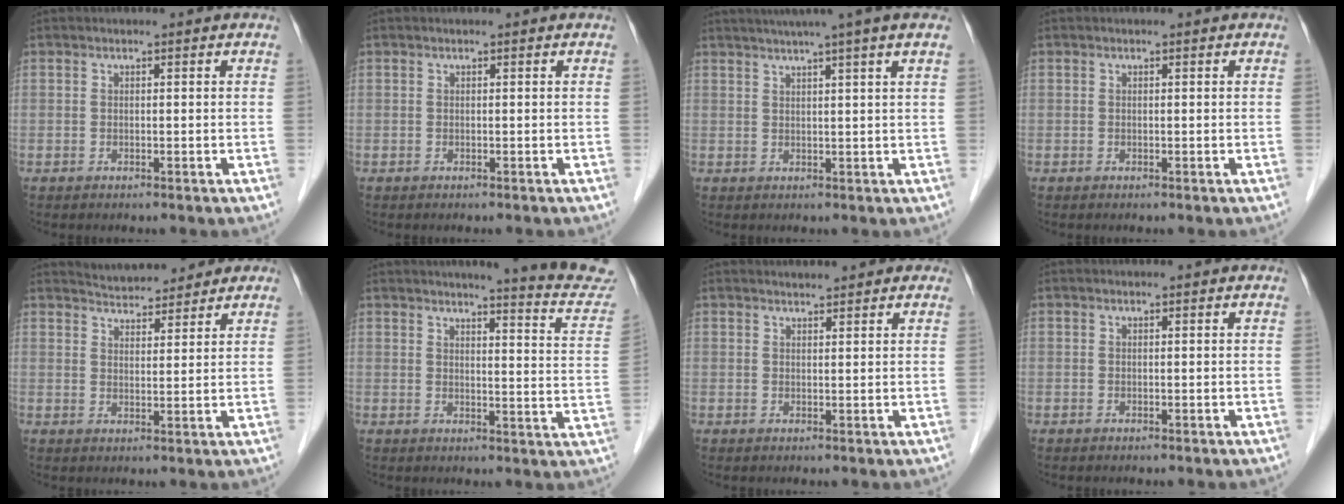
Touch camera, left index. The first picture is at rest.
{"total": 0.5, "force": [-0.4, 0.1, 0.3], "torque": [0.002, 0.000, -0.003]}
{"total": 8.4, "force": [6.2, -1.6, 5.4], "torque": [-0.076, 0.026, 0.075]}
{"total": 0.0}
{"total": 7.1, "force": [6.7, 1.9, 1.3], "torque": [-0.019, 0.018, 0.098]}
{"total": 13.3, "force": [12.5, -0.1, 4.6], "torque": [-0.044, -0.068, 0.123]}
{"total": 2.8, "force": [2.5, 0.6, 0.9], "torque": [-0.013, 0.016, 0.034]}
{"total": 0.0}